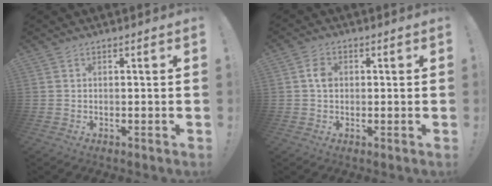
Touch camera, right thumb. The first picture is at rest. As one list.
[{"total": 3.8, "force": [0.2, 3.0, 2.4], "torque": [-0.029, 0.002, 0.001]}]